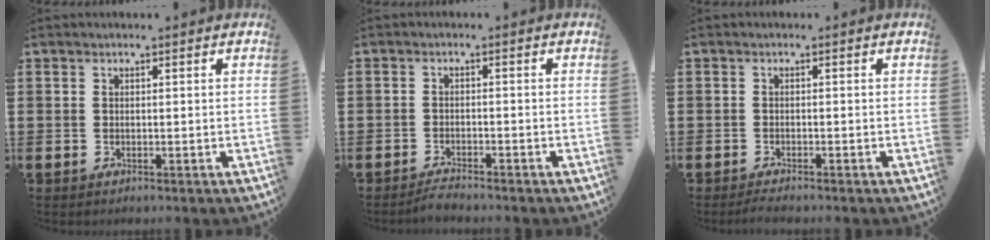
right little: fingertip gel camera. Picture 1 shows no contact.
{"total": 1.6, "force": [-1.5, 0.0, 0.3], "torque": [-0.008, 0.004, -0.030]}
{"total": 0.9, "force": [-0.8, 0.1, 0.4], "torque": [-0.009, -0.001, -0.015]}